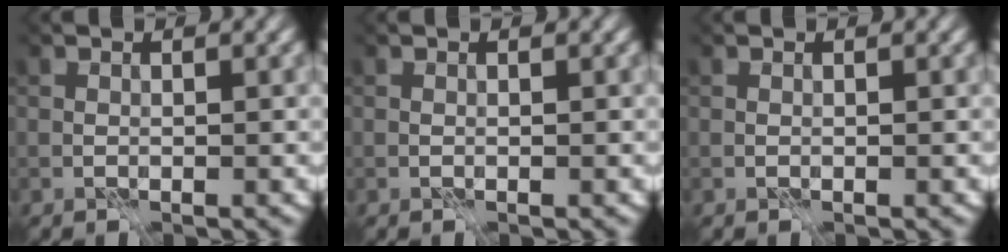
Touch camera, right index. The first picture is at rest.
{"total": 0.0}
{"total": 0.0}